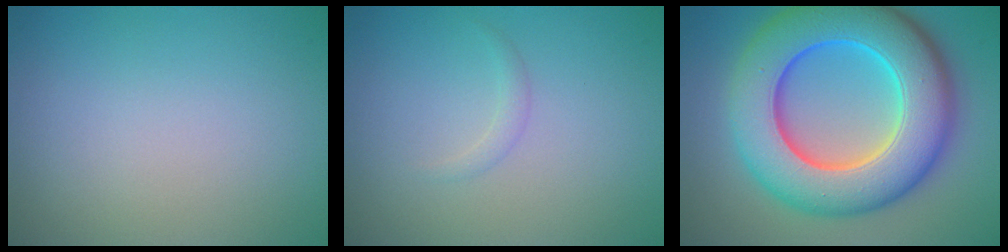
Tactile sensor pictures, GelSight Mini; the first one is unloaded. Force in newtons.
{"total": 0.8, "press": 0.8, "slide": 0.1}
{"total": 12.8, "press": 12.8, "slide": 0.3}